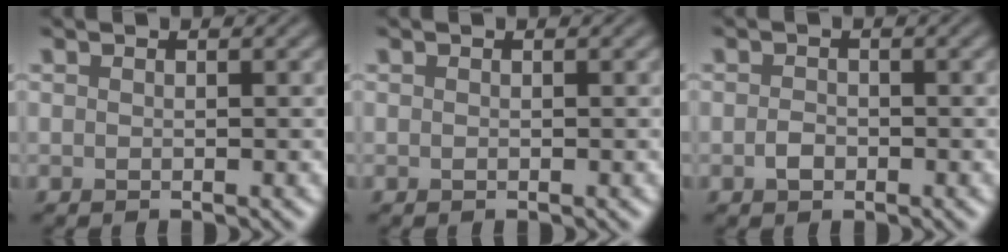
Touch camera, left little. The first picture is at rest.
{"total": 0.0}
{"total": 1.3, "force": [-0.6, 0.9, 0.7], "torque": [-0.014, 0.000, -0.016]}